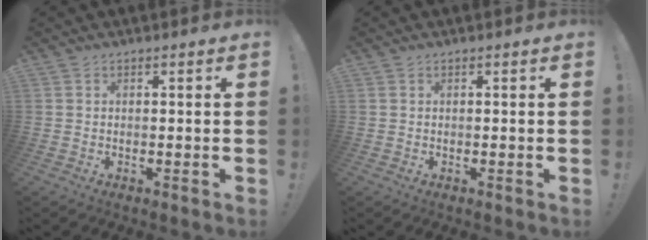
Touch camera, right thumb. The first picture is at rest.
{"total": 0.0}